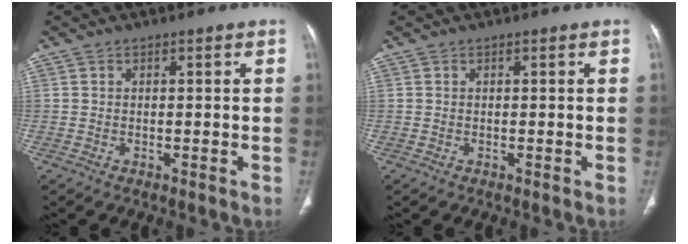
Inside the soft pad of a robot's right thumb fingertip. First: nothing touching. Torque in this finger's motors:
{"motor_torque": [0.00, 0.00, 0.00, 0.00, 0.00]}